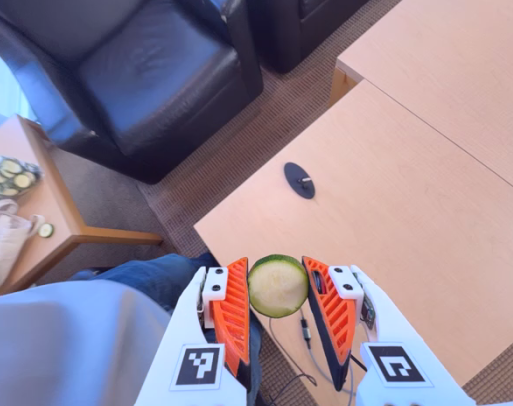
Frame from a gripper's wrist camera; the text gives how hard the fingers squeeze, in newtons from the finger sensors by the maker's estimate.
{"total": 8.1, "left": 8.0, "right": 8.2}